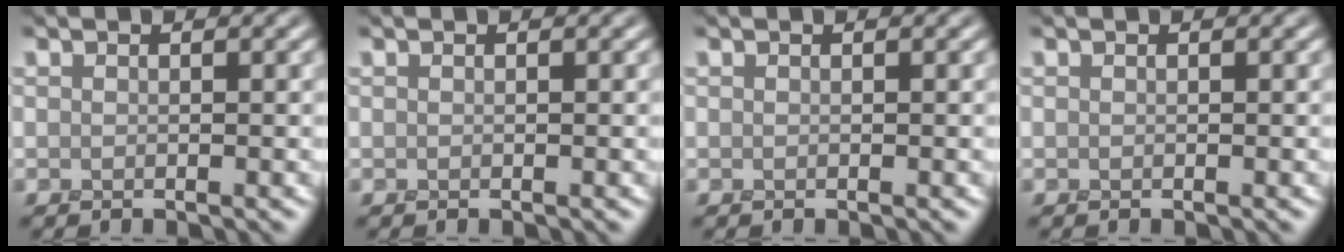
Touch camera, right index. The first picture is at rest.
{"total": 0.0}
{"total": 0.0}
{"total": 0.0}